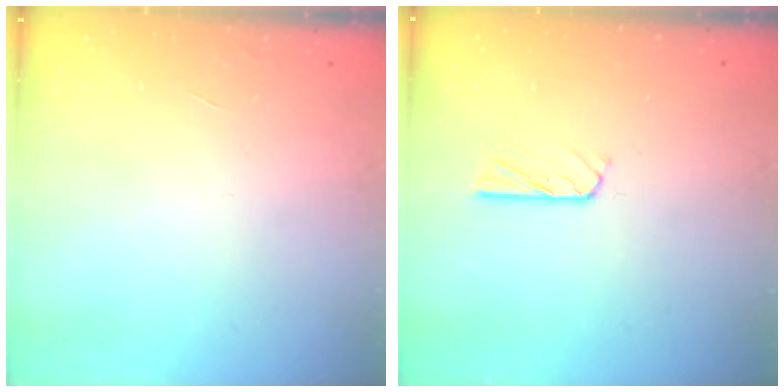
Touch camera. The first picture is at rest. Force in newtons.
{"total": 3.9, "press": 3.9, "slide": 0.4}